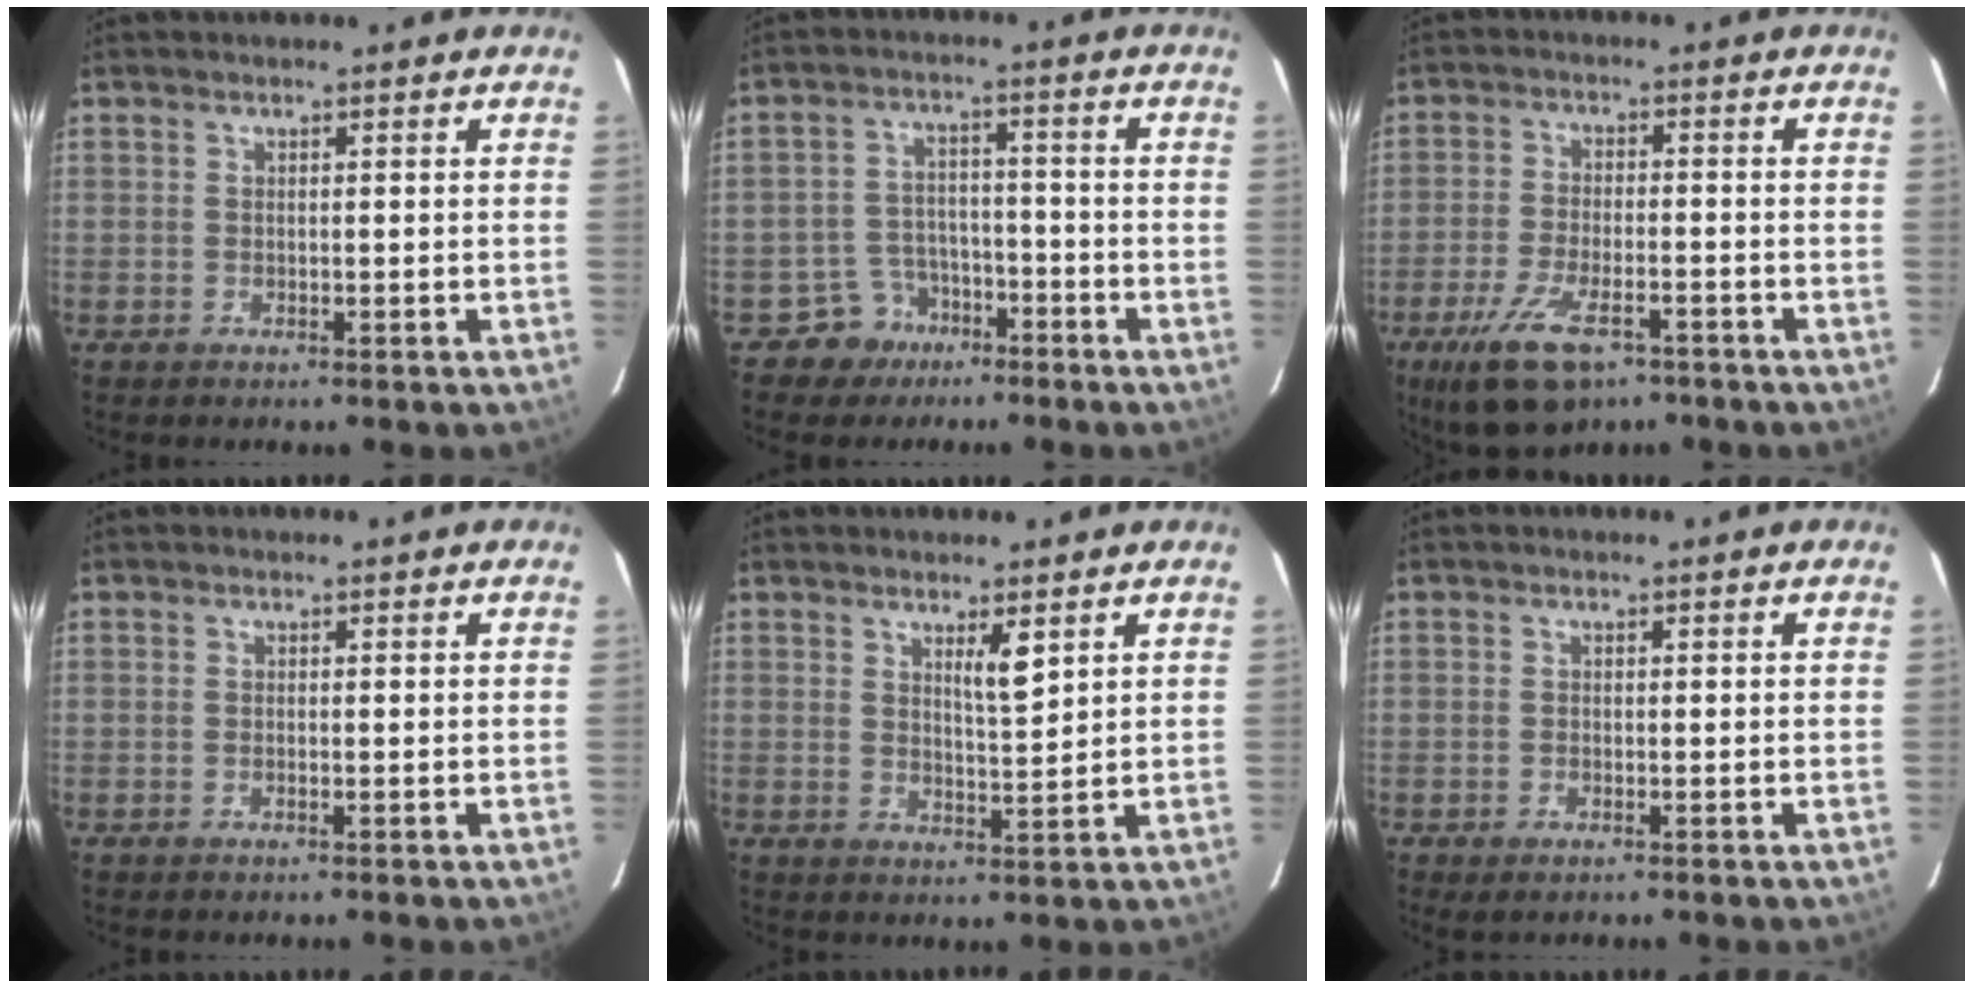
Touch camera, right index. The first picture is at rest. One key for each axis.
{"total": 5.7, "fx": -3.6, "fy": 4.4, "fz": 0.1, "tx": 0.006, "ty": 0.014, "tz": -0.055}
{"total": 10.3, "fx": -6.5, "fy": 3.7, "fz": 7.1, "tx": -0.142, "ty": -0.016, "tz": -0.106}
{"total": 0.0}
{"total": 3.3, "fx": 1.9, "fy": 0.3, "fz": 2.7, "tx": -0.048, "ty": -0.007, "tz": 0.034}
{"total": 1.4, "fx": -0.8, "fy": 0.6, "fz": 1.0, "tx": -0.022, "ty": -0.003, "tz": -0.005}